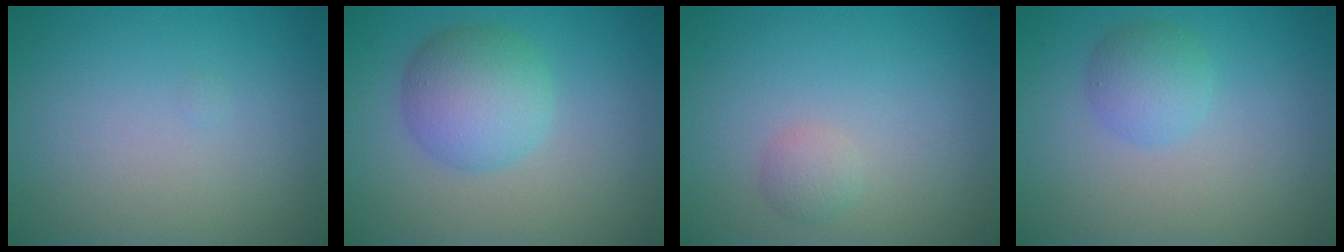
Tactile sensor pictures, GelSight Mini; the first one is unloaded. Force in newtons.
{"total": 4.9, "press": 4.9, "slide": 0.1}
{"total": 1.2, "press": 1.2, "slide": 0.1}
{"total": 2.4, "press": 2.4, "slide": 0.0}